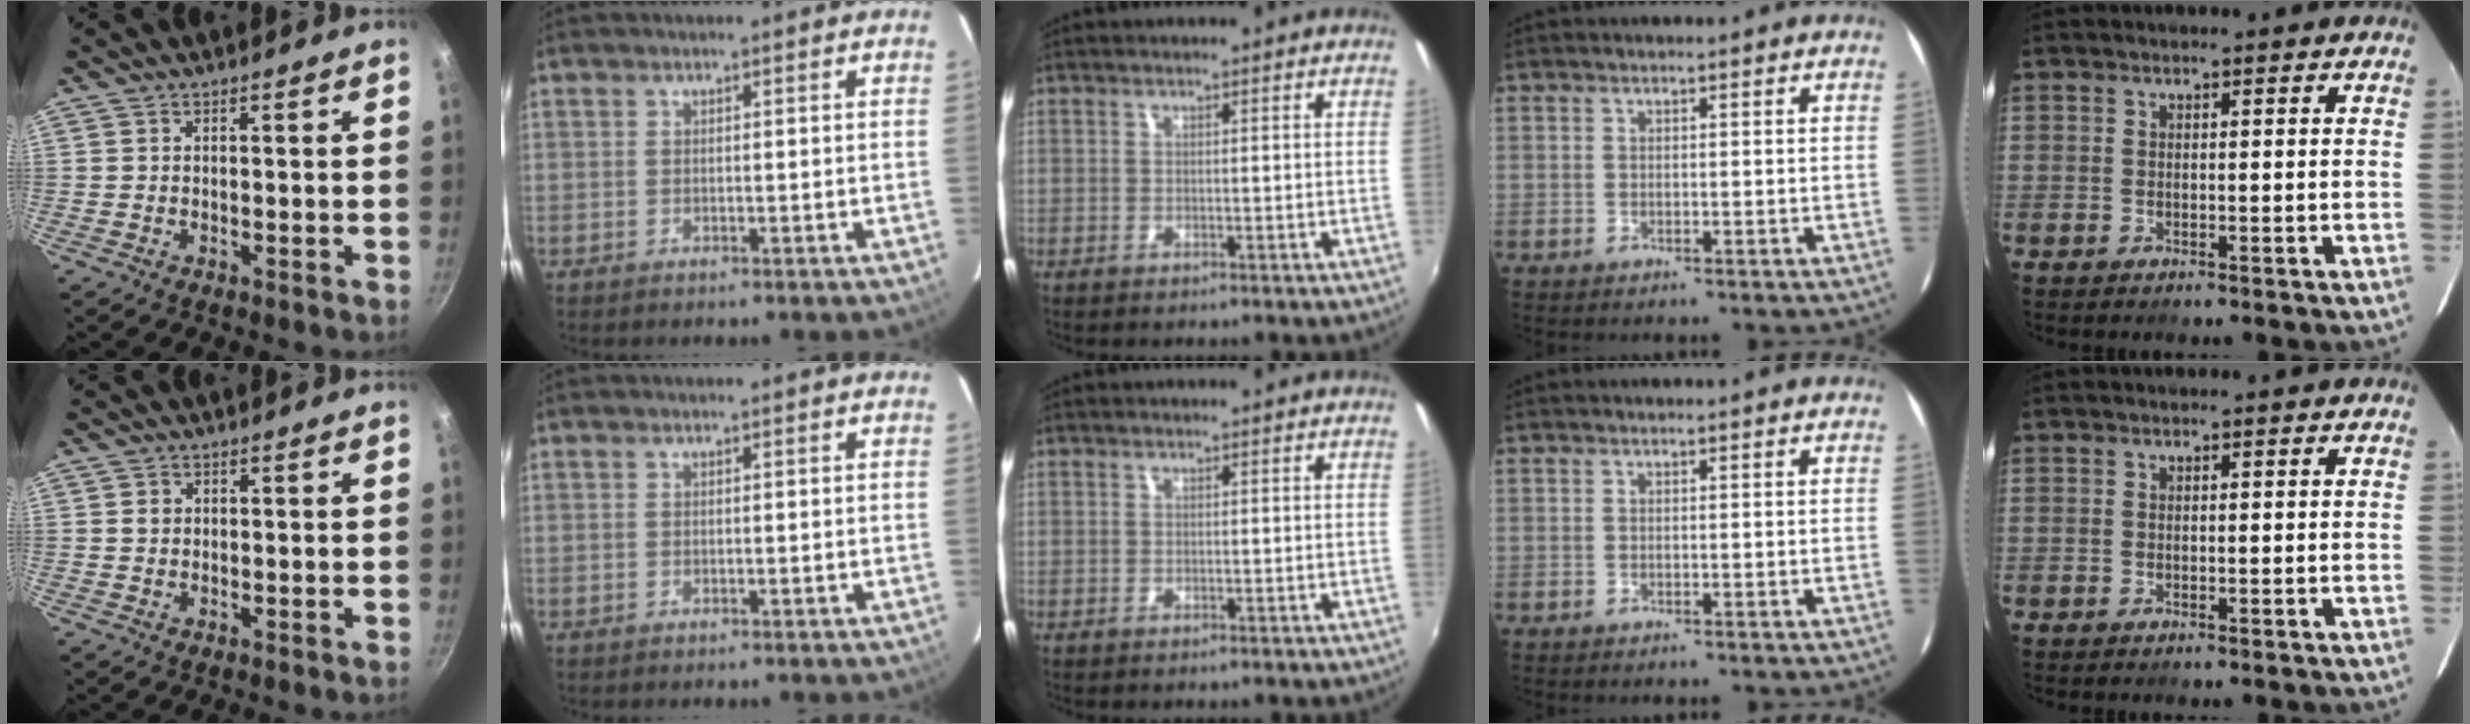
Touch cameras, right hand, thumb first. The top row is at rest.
{"thumb": {"total": 1.2, "force": [0.2, 1.1, 0.5], "torque": [-0.004, 0.003, 0.003]}}